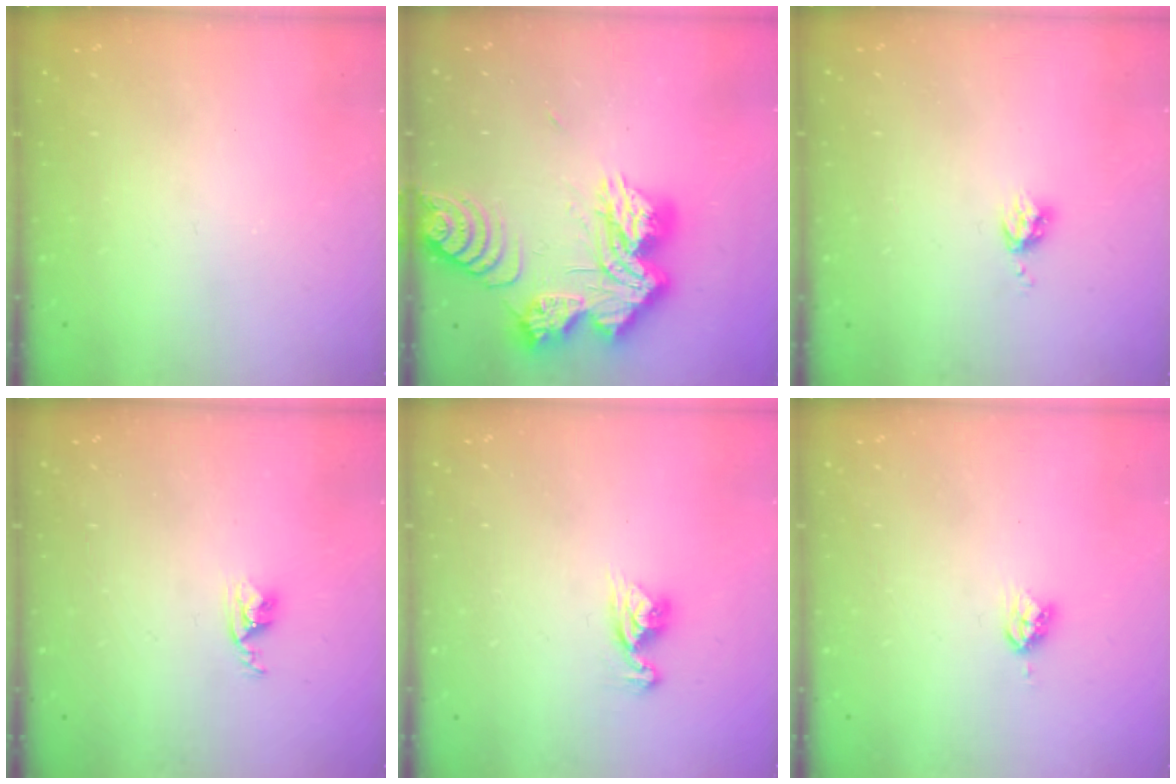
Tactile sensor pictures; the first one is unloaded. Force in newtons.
{"total": 22.4, "press": 22.3, "slide": 1.9}
{"total": 4.2, "press": 4.1, "slide": 0.4}
{"total": 2.9, "press": 2.9, "slide": 0.4}
{"total": 8.2, "press": 8.2, "slide": 0.8}
{"total": 4.4, "press": 4.3, "slide": 0.6}